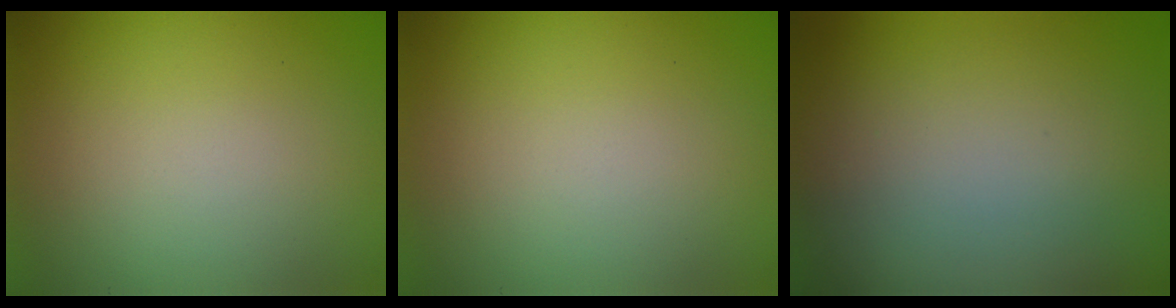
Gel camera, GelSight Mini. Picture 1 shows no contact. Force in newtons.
{"total": 0.0}
{"total": 0.0}